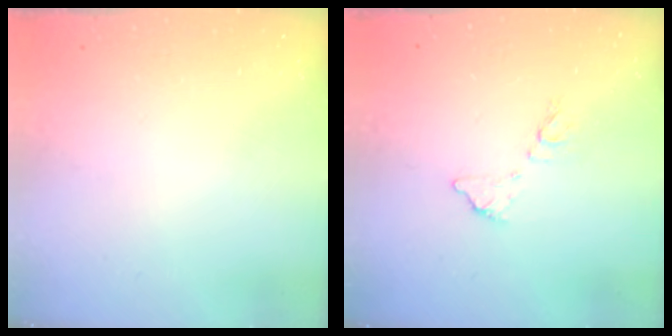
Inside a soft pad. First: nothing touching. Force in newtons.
{"total": 6.7, "press": 6.7, "slide": 0.3}